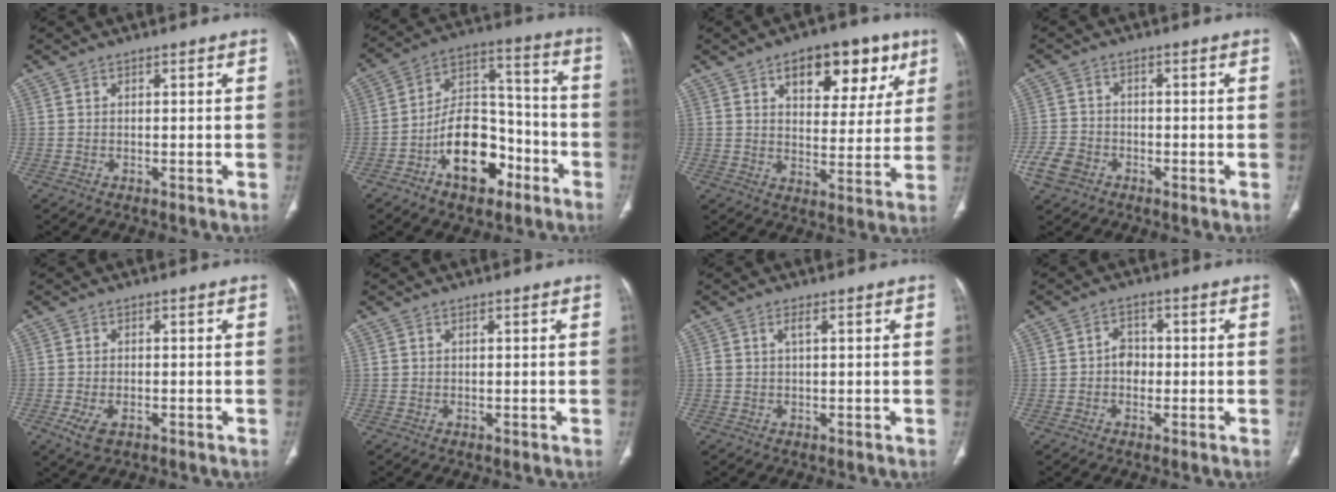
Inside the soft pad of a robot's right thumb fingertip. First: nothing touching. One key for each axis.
{"total": 16.1, "fx": -7.4, "fy": 9.6, "fz": 10.5, "tx": -0.138, "ty": 0.069, "tz": -0.124}
{"total": 15.8, "fx": 8.0, "fy": 8.5, "fz": 10.6, "tx": -0.091, "ty": -0.023, "tz": 0.115}
{"total": 5.6, "fx": -2.8, "fy": 4.2, "fz": 2.5, "tx": -0.049, "ty": 0.016, "tz": -0.051}
{"total": 4.2, "fx": -1.8, "fy": 2.3, "fz": 3.0, "tx": -0.066, "ty": 0.000, "tz": -0.027}
{"total": 0.0}
{"total": 1.6, "fx": 0.6, "fy": 0.5, "fz": 1.4, "tx": -0.036, "ty": 0.008, "tz": 0.014}
{"total": 3.4, "fx": -0.4, "fy": 2.8, "fz": 1.8, "tx": -0.010, "ty": 0.010, "tz": -0.016}